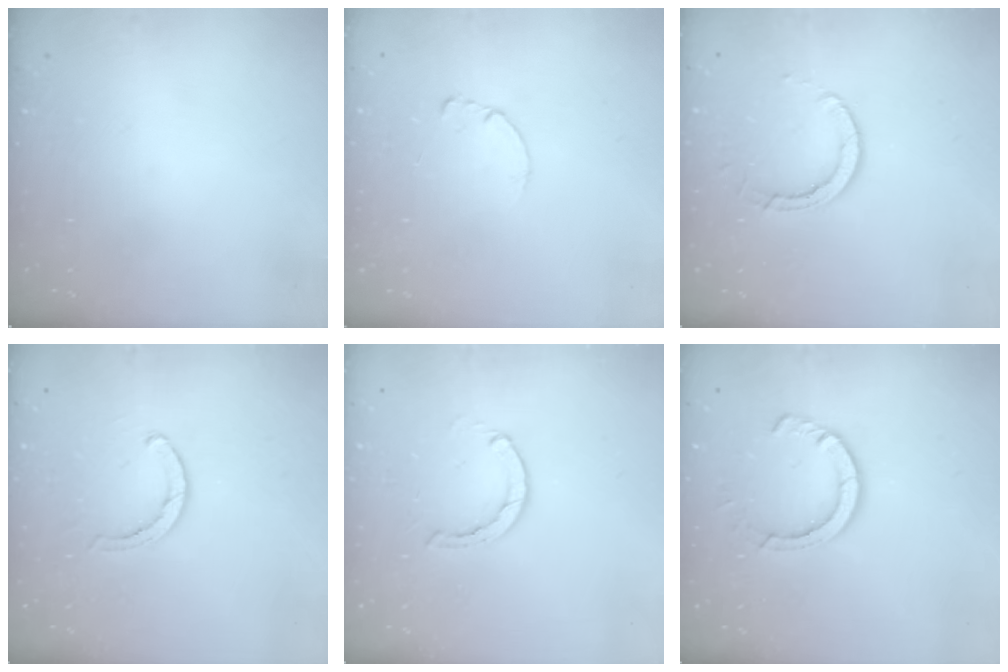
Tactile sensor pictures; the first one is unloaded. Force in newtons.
{"total": 0.7, "press": 0.6, "slide": 0.1}
{"total": 5.4, "press": 5.4, "slide": 0.5}
{"total": 2.8, "press": 2.8, "slide": 0.2}
{"total": 2.8, "press": 2.7, "slide": 0.4}
{"total": 7.5, "press": 7.4, "slide": 1.0}